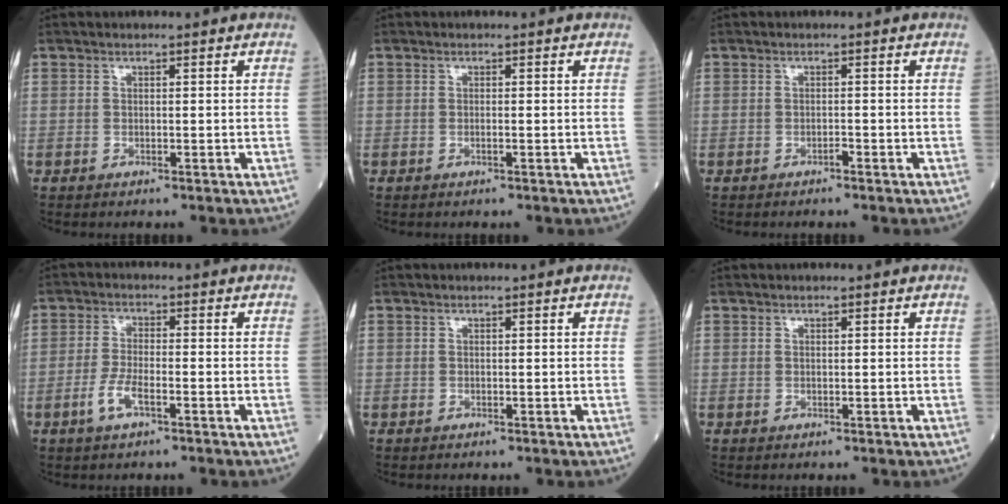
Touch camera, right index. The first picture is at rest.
{"total": 0.5, "force": [-0.2, 0.0, 0.5], "torque": [-0.012, -0.001, -0.004]}
{"total": 0.6, "force": [-0.5, 0.1, 0.3], "torque": [-0.007, 0.000, -0.010]}
{"total": 4.3, "force": [-2.0, 1.1, 3.6], "torque": [-0.079, -0.001, -0.041]}
{"total": 0.0}
{"total": 0.0}